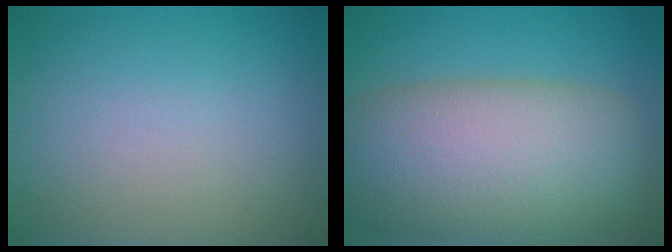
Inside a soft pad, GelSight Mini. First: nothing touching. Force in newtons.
{"total": 12.4, "press": 12.4, "slide": 0.7}